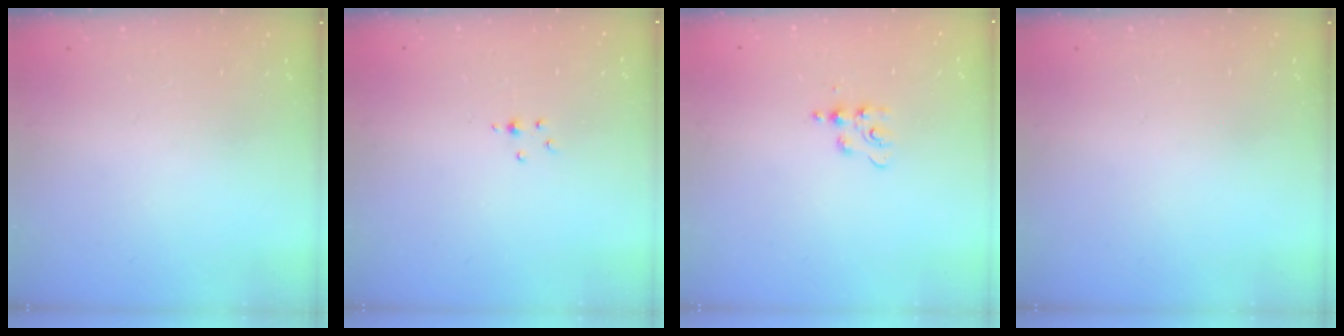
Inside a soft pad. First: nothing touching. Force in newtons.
{"total": 2.8, "press": 2.4, "slide": 1.5}
{"total": 4.4, "press": 4.3, "slide": 0.7}
{"total": 0.0}